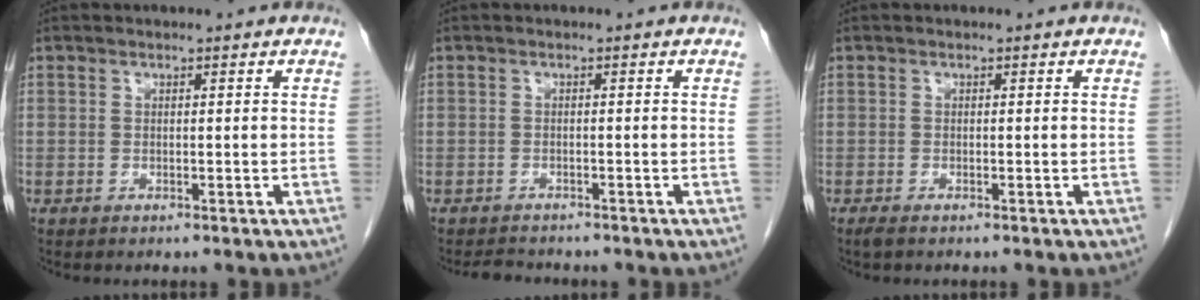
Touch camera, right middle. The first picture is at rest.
{"total": 2.5, "force": [-2.4, 0.6, 0.4], "torque": [-0.013, -0.011, -0.038]}
{"total": 1.1, "force": [-0.8, 0.2, 0.6], "torque": [-0.016, -0.004, -0.013]}